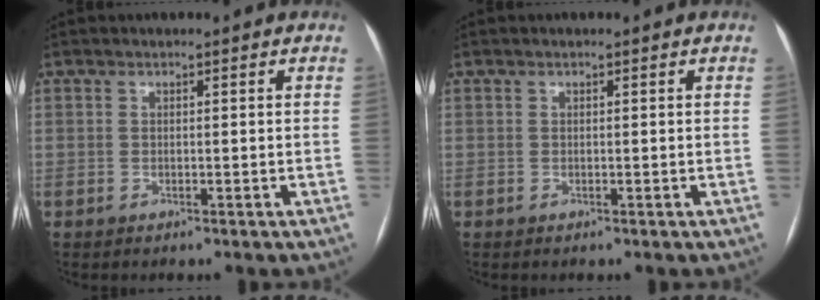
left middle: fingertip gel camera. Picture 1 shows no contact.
{"total": 0.0}